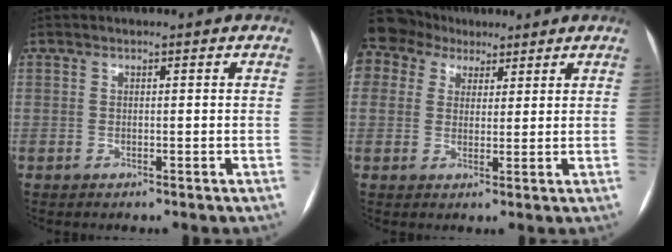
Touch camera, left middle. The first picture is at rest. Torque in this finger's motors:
{"motor_torque": [1.23, -0.91, 1.05, 0.21]}